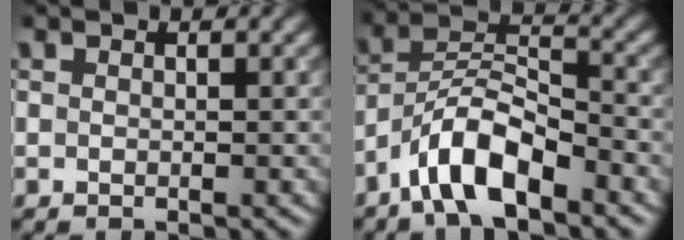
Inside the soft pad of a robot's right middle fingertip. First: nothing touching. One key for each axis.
{"total": 6.3, "fx": -4.3, "fy": 1.9, "fz": 4.2, "tx": -0.073, "ty": 0.010, "tz": -0.086}